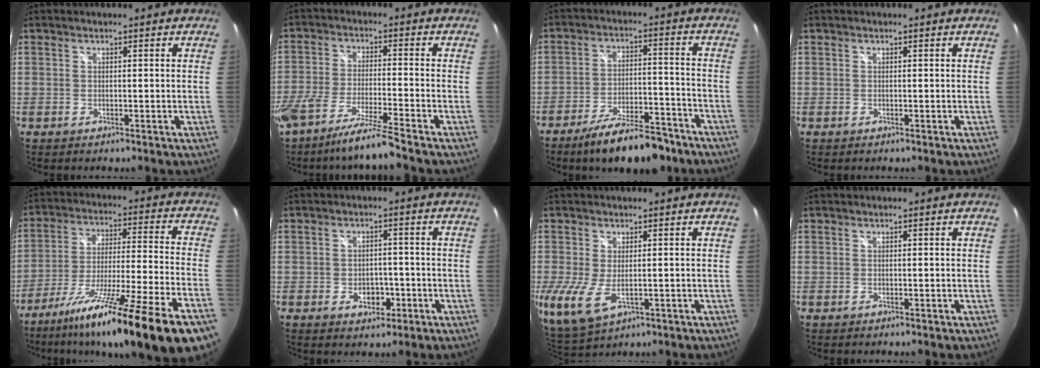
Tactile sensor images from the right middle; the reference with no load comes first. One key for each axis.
{"total": 10.7, "fx": -8.8, "fy": -1.3, "fz": 5.9, "tx": -0.125, "ty": -0.027, "tz": -0.156}
{"total": 14.3, "fx": -11.2, "fy": 4.0, "fz": 8.0, "tx": -0.145, "ty": -0.008, "tz": -0.167}
{"total": 0.0}
{"total": 25.3, "fx": -17.9, "fy": -0.5, "fz": 17.9, "tx": -0.280, "ty": -0.074, "tz": -0.283}
{"total": 4.5, "fx": -1.8, "fy": 3.3, "fz": 2.5, "tx": -0.043, "ty": 0.002, "tz": -0.020}
{"total": 10.1, "fx": -1.7, "fy": 5.5, "fz": 8.2, "tx": -0.179, "ty": -0.029, "tz": -0.023}
{"total": 0.0}